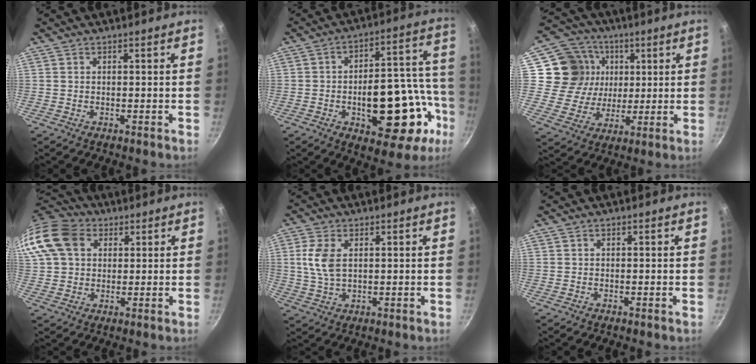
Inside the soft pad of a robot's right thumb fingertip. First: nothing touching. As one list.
[{"total": 23.3, "force": [-7.3, 11.6, 18.9], "torque": [-0.201, 0.057, -0.091]}, {"total": 14.2, "force": [3.7, 12.9, 4.6], "torque": [-0.059, -0.002, 0.060]}, {"total": 17.2, "force": [5.8, 13.2, 9.4], "torque": [-0.204, 0.027, 0.095]}, {"total": 6.7, "force": [1.5, 3.8, 5.2], "torque": [-0.111, -0.001, 0.031]}, {"total": 0.0}]